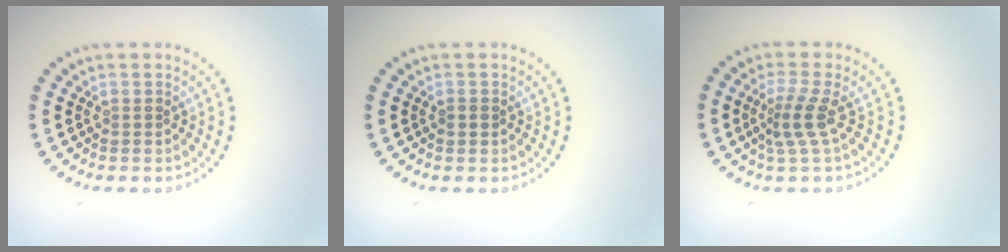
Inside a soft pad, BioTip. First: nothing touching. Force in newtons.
{"total": 0.8, "press": 0.8, "slide": 0.2}
{"total": 2.6, "press": 1.7, "slide": 1.9}